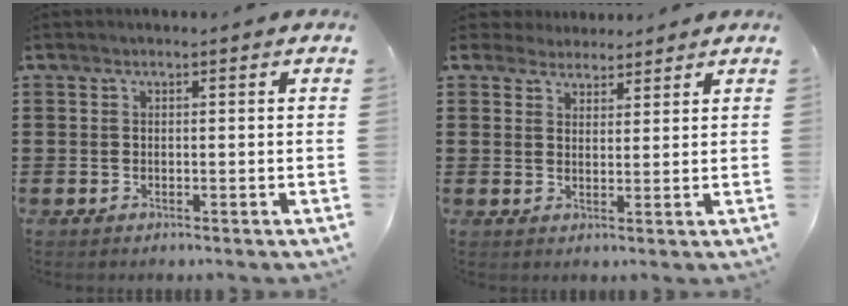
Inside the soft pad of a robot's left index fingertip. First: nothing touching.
{"total": 3.1, "force": [2.9, 1.3, -0.1], "torque": [-0.010, 0.003, 0.056]}